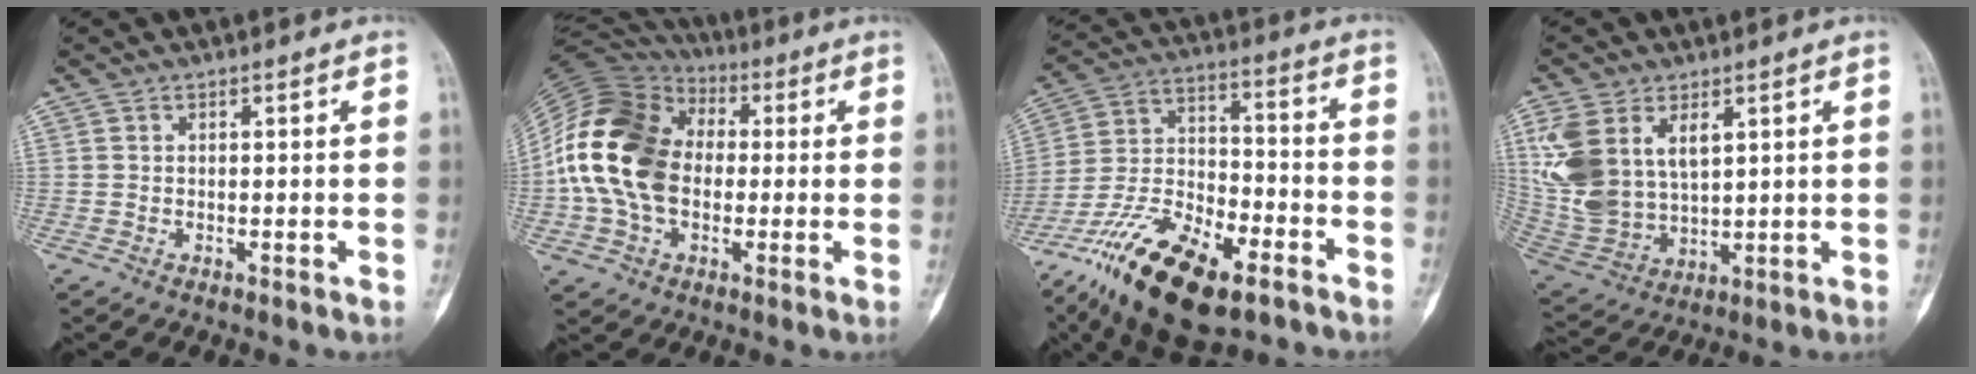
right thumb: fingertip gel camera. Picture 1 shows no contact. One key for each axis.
{"total": 19.5, "fx": -0.2, "fy": 14.2, "fz": 13.4, "tx": -0.251, "ty": 0.030, "tz": -0.009}
{"total": 20.8, "fx": -13.0, "fy": 8.3, "fz": 13.9, "tx": -0.270, "ty": 0.056, "tz": -0.232}
{"total": 14.9, "fx": 5.1, "fy": 9.3, "fz": 10.4, "tx": -0.212, "ty": -0.011, "tz": 0.121}